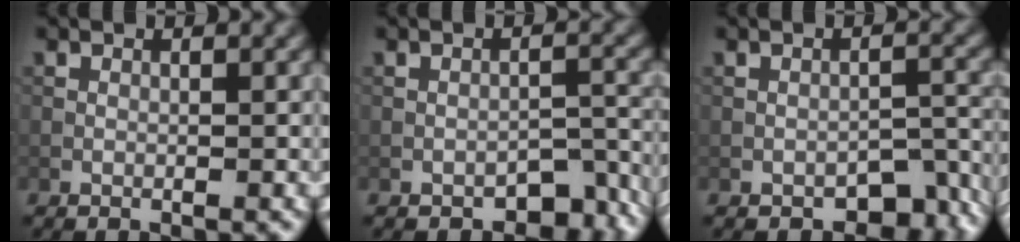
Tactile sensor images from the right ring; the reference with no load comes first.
{"total": 3.6, "force": [-2.7, 1.7, 1.7], "torque": [-0.013, -0.001, -0.032]}
{"total": 4.2, "force": [-3.0, 2.1, 2.0], "torque": [-0.014, -0.006, -0.035]}